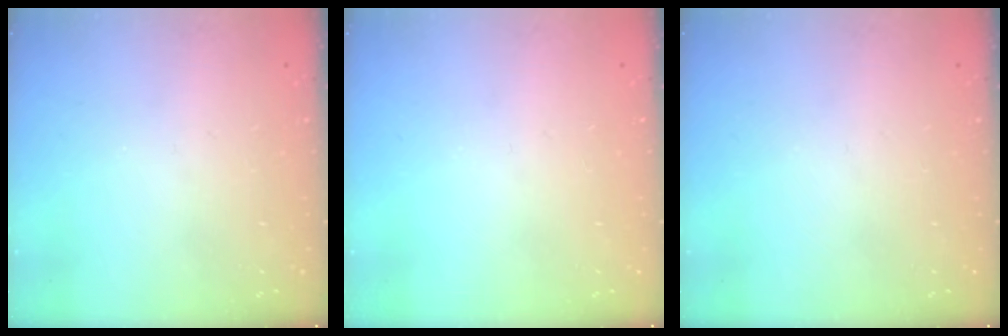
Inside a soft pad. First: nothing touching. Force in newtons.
{"total": 0.0}
{"total": 0.0}